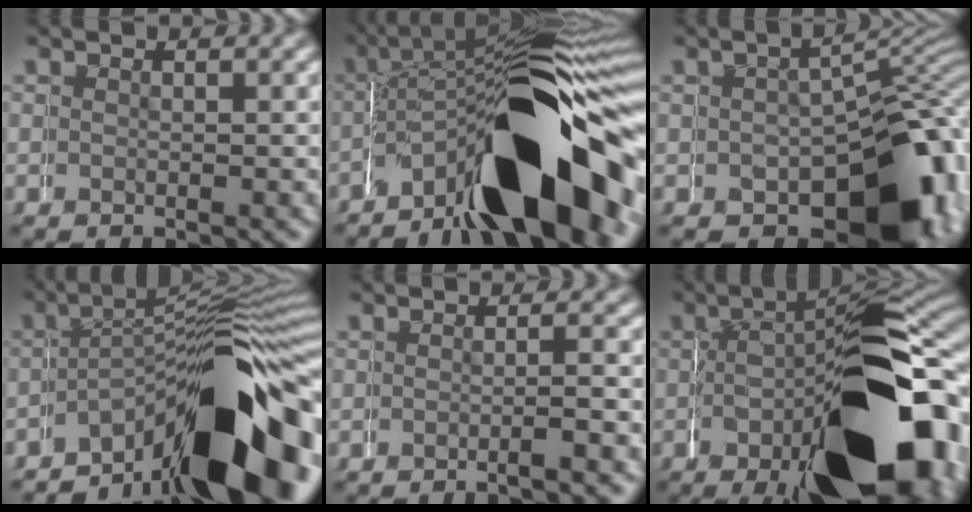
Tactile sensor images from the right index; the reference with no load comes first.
{"total": 18.3, "force": [-5.0, 7.5, 15.9], "torque": [-0.212, 0.011, -0.076]}
{"total": 13.7, "force": [-4.7, 8.0, 10.1], "torque": [-0.146, -0.029, -0.052]}
{"total": 13.8, "force": [-6.5, 5.5, 10.9], "torque": [-0.138, 0.007, -0.095]}
{"total": 1.3, "force": [-0.3, -1.2, 0.1], "torque": [0.008, 0.006, -0.008]}
{"total": 22.4, "force": [-5.0, 11.1, 18.8], "torque": [-0.270, -0.010, -0.066]}